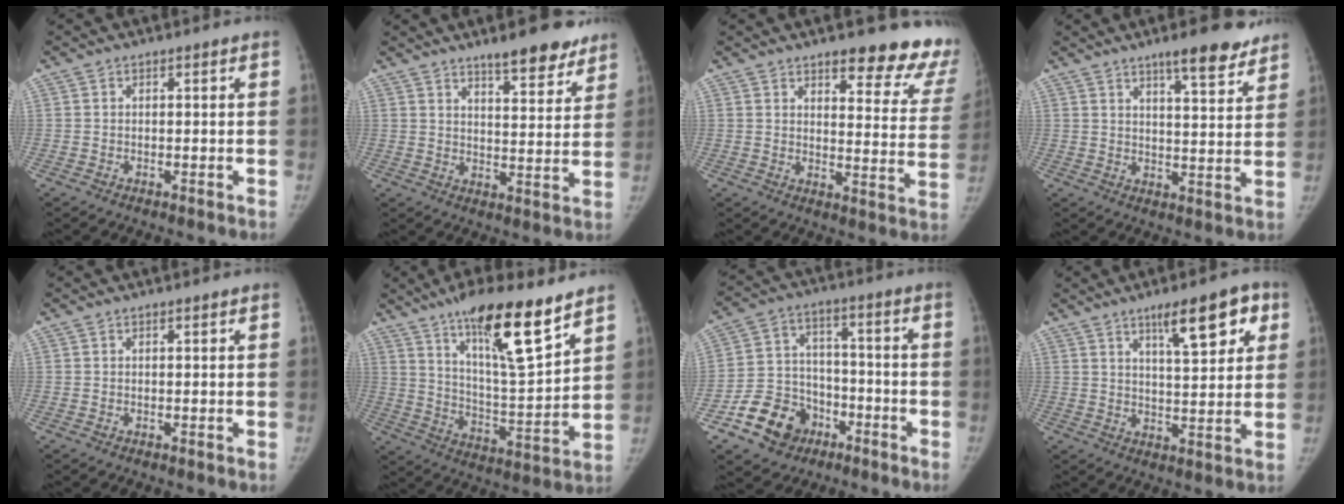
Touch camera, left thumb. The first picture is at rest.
{"total": 10.4, "force": [7.9, 3.0, 6.0], "torque": [-0.052, -0.050, 0.114]}
{"total": 17.2, "force": [14.5, 5.0, 7.6], "torque": [-0.044, -0.106, 0.157]}
{"total": 9.9, "force": [7.3, 2.3, 6.4], "torque": [-0.066, -0.041, 0.103]}
{"total": 0.0}
{"total": 19.0, "force": [12.4, 3.8, 13.8], "torque": [-0.206, -0.067, 0.214]}
{"total": 12.8, "force": [-7.0, 9.8, 4.4], "torque": [-0.045, 0.059, -0.114]}
{"total": 11.2, "force": [5.9, 3.4, 9.0], "torque": [-0.108, -0.022, 0.089]}